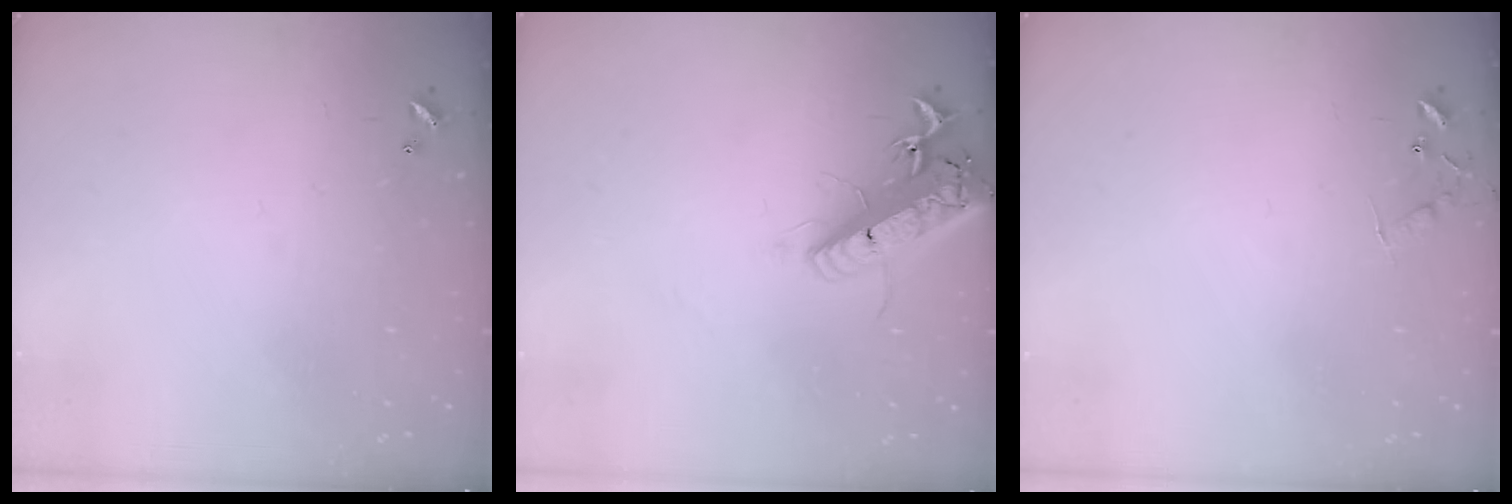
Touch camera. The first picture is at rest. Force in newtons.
{"total": 17.6, "press": 17.3, "slide": 3.4}
{"total": 6.5, "press": 6.5, "slide": 0.6}